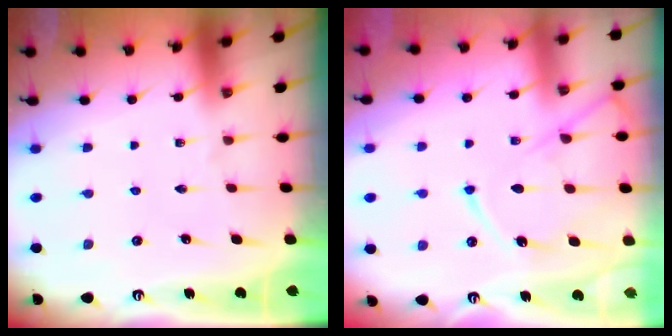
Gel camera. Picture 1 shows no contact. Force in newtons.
{"total": 11.6, "press": 11.5, "slide": 1.2}